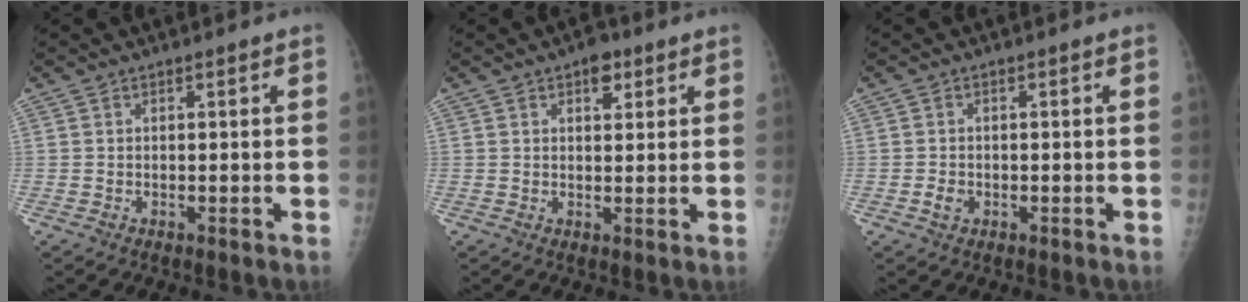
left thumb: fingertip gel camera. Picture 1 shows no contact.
{"total": 3.9, "force": [2.2, 2.2, 2.4], "torque": [-0.014, -0.007, 0.028]}
{"total": 1.9, "force": [-0.7, 1.4, 1.0], "torque": [-0.013, 0.003, -0.011]}